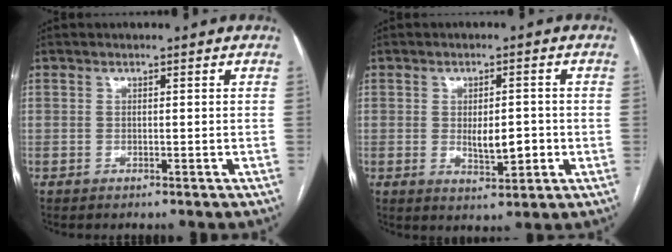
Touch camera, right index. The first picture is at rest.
{"total": 5.3, "force": [-0.6, 2.0, 4.9], "torque": [-0.077, -0.006, -0.003]}